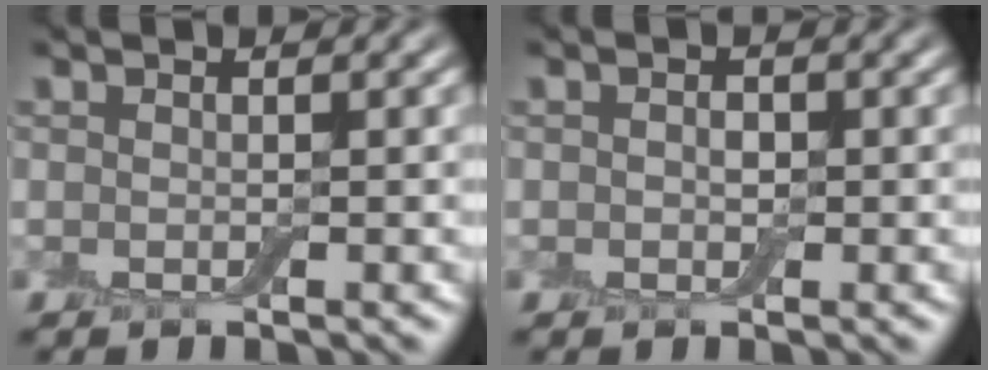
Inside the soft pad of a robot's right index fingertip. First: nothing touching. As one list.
[{"total": 0.9, "force": [0.0, 0.7, 0.5], "torque": [-0.008, -0.002, -0.003]}]